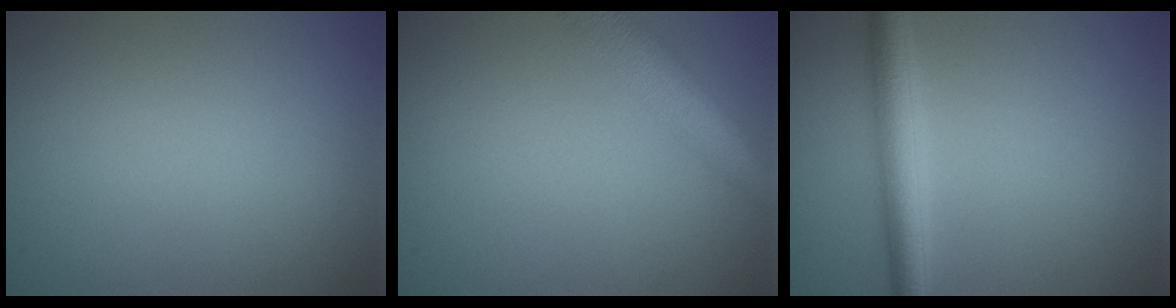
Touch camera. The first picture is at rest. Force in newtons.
{"total": 4.9, "press": 4.9, "slide": 0.2}
{"total": 3.8, "press": 3.8, "slide": 0.1}